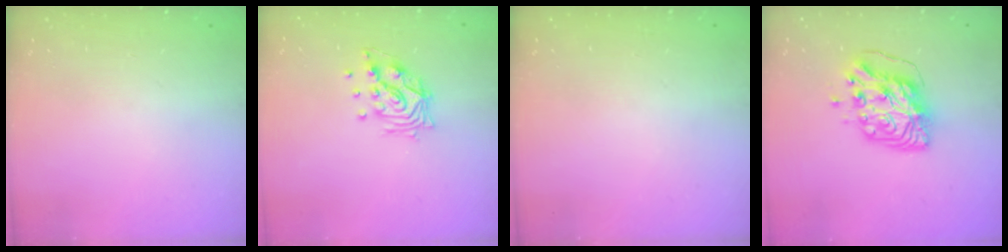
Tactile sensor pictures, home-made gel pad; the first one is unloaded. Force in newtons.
{"total": 11.5, "press": 11.4, "slide": 1.5}
{"total": 0.0}
{"total": 10.0, "press": 9.9, "slide": 1.4}